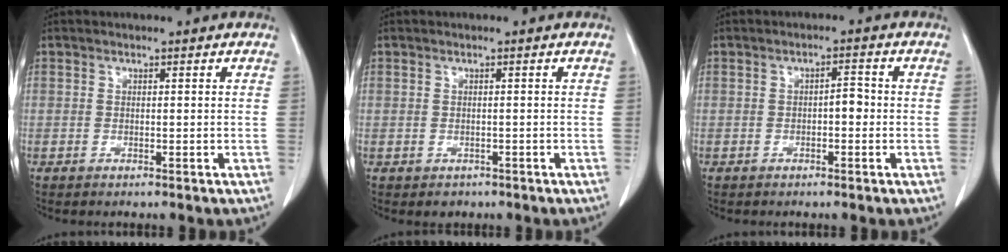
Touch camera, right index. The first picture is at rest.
{"total": 1.5, "force": [-0.8, 1.2, 0.2], "torque": [-0.002, 0.002, -0.007]}
{"total": 2.3, "force": [-0.4, 1.0, 2.0], "torque": [-0.024, 0.008, -0.007]}